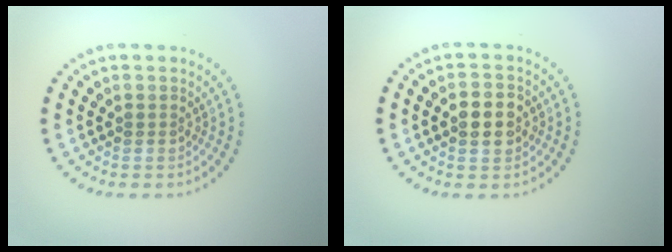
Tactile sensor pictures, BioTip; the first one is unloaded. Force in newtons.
{"total": 2.8, "press": 2.8, "slide": 0.1}